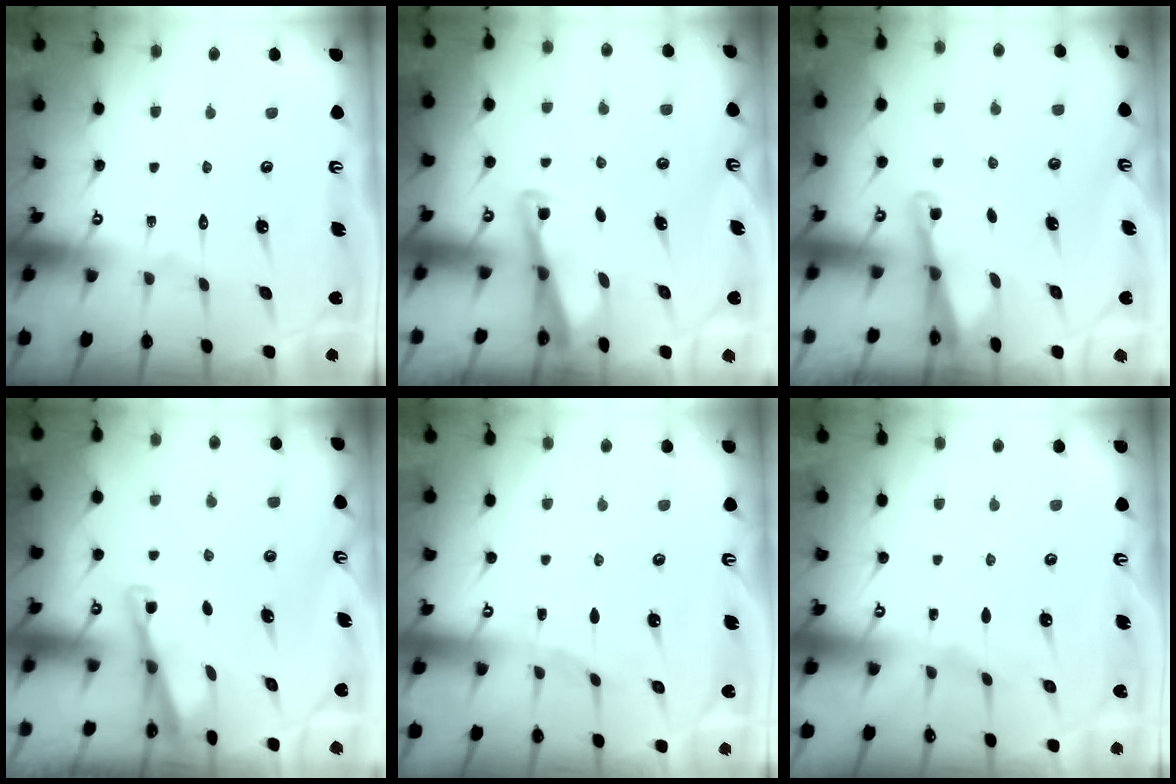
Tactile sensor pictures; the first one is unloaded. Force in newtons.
{"total": 2.5, "press": 2.5, "slide": 0.2}
{"total": 2.1, "press": 2.1, "slide": 0.3}
{"total": 2.9, "press": 2.9, "slide": 0.2}
{"total": 2.7, "press": 2.7, "slide": 0.4}
{"total": 2.3, "press": 2.3, "slide": 0.3}